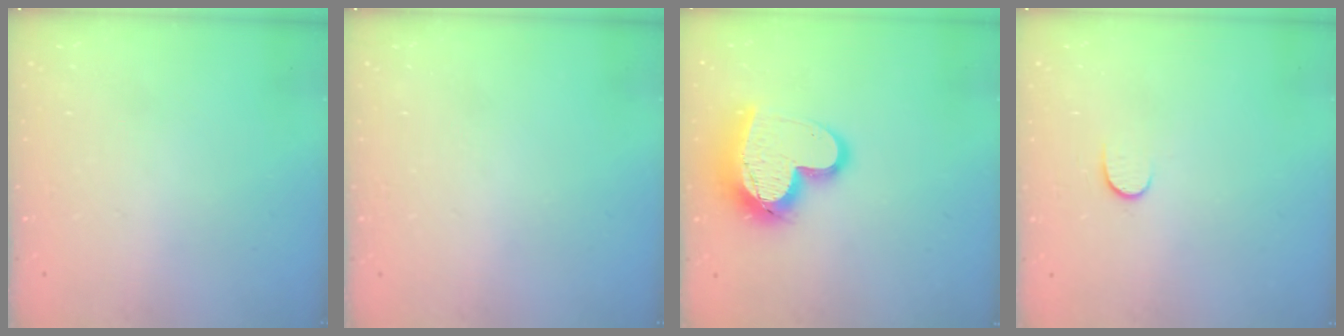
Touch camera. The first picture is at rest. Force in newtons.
{"total": 0.0}
{"total": 15.9, "press": 15.9, "slide": 1.3}
{"total": 4.9, "press": 4.8, "slide": 0.6}